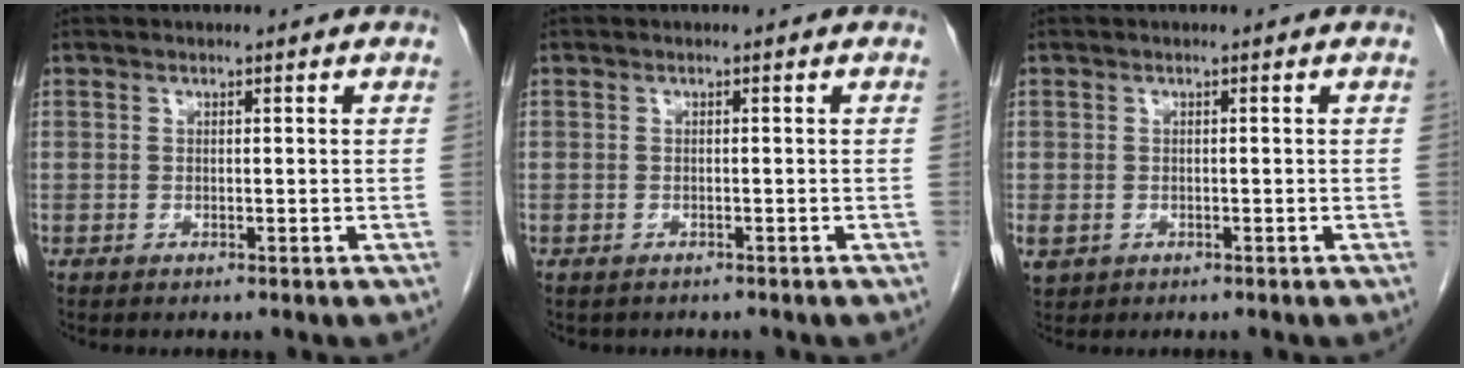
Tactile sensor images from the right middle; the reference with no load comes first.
{"total": 1.1, "force": [-1.0, 0.6, 0.0], "torque": [-0.011, 0.000, -0.013]}
{"total": 2.0, "force": [-0.5, 1.6, 1.0], "torque": [-0.024, -0.003, 0.002]}